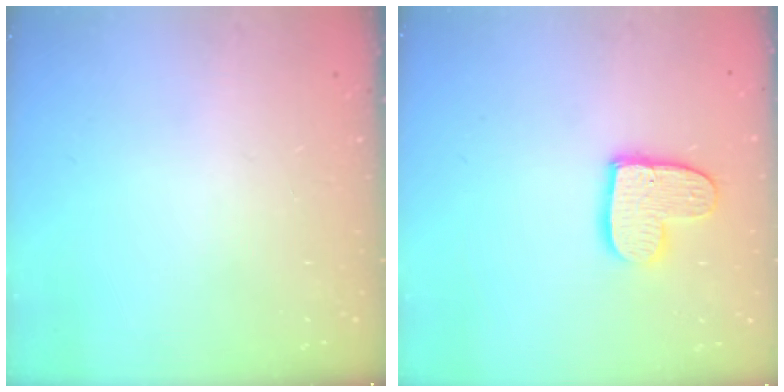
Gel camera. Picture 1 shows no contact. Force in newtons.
{"total": 12.1, "press": 12.0, "slide": 0.9}